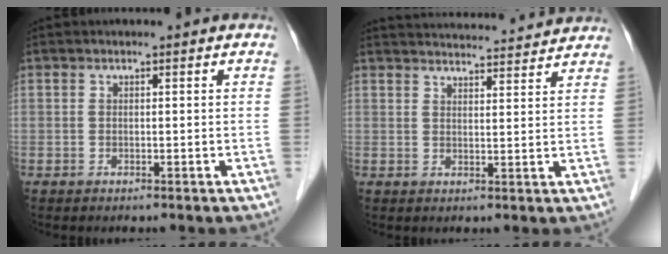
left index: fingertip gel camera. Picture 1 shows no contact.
{"total": 15.6, "force": [15.2, 1.4, 3.5], "torque": [-0.048, 0.022, 0.197]}